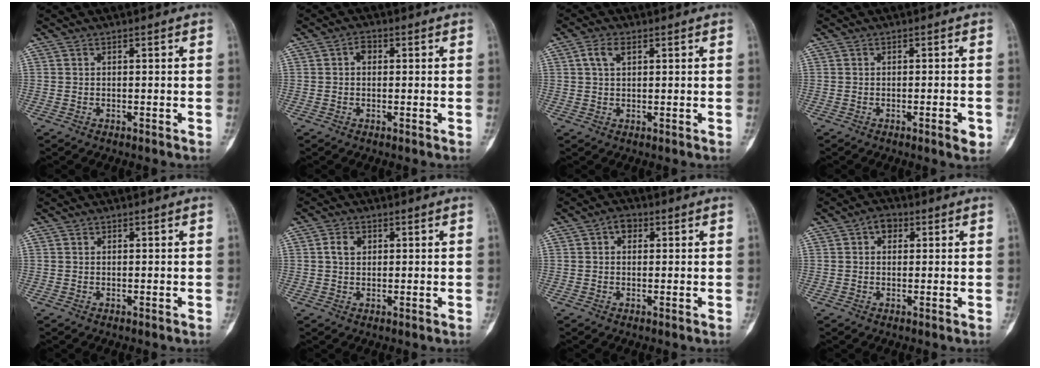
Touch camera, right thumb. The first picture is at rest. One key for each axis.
{"total": 2.0, "fx": 0.3, "fy": 1.5, "fz": 1.3, "tx": -0.012, "ty": 0.006, "tz": 0.000}
{"total": 3.3, "fx": 1.3, "fy": 1.8, "fz": 2.4, "tx": -0.046, "ty": 0.007, "tz": 0.026}
{"total": 2.6, "fx": -1.1, "fy": 0.5, "fz": 2.3, "tx": -0.031, "ty": 0.000, "tz": -0.015}
{"total": 0.0}
{"total": 3.0, "fx": 0.8, "fy": 2.2, "fz": 1.8, "tx": -0.027, "ty": 0.003, "tz": 0.014}
{"total": 2.7, "fx": 0.9, "fy": 2.0, "fz": 1.6, "tx": -0.012, "ty": 0.005, "tz": 0.011}
{"total": 3.2, "fx": 1.1, "fy": 2.4, "fz": 1.8, "tx": -0.013, "ty": 0.005, "tz": 0.015}